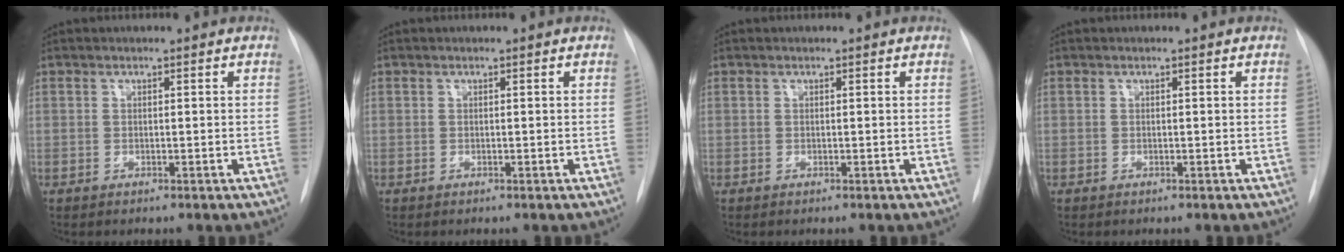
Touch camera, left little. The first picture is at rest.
{"total": 0.0}
{"total": 0.0}
{"total": 0.0}